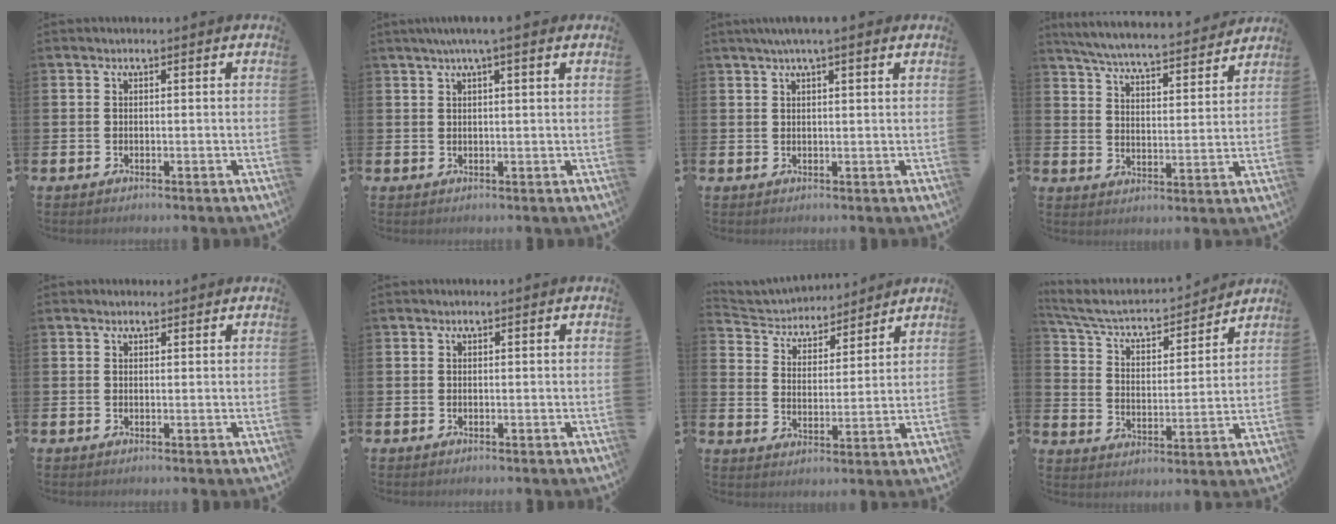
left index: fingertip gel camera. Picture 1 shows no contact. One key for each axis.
{"total": 2.9, "fx": 2.2, "fy": -0.2, "fz": 1.9, "tx": -0.039, "ty": -0.002, "tz": 0.039}
{"total": 2.9, "fx": 2.2, "fy": -0.1, "fz": 1.9, "tx": -0.040, "ty": 0.001, "tz": 0.039}
{"total": 6.2, "fx": 6.1, "fy": 0.3, "fz": 1.4, "tx": -0.056, "ty": -0.046, "tz": 0.104}
{"total": 0.8, "fx": 0.7, "fy": 0.4, "fz": 0.1, "tx": 0.005, "ty": 0.001, "tz": 0.011}
{"total": 0.0}
{"total": 4.6, "fx": 4.2, "fy": 1.7, "fz": 0.0, "tx": -0.034, "ty": -0.032, "tz": 0.069}
{"total": 5.9, "fx": 5.3, "fy": 1.9, "fz": 1.9, "tx": -0.073, "ty": -0.041, "tz": 0.085}